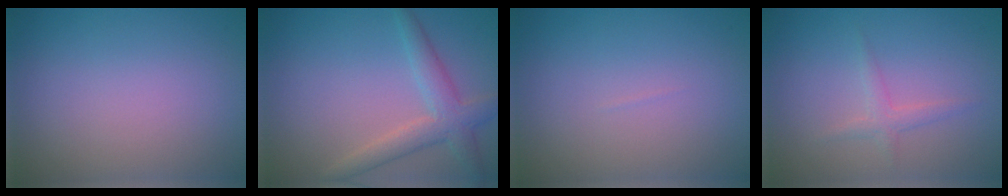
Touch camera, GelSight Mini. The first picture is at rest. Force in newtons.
{"total": 3.5, "press": 3.5, "slide": 0.1}
{"total": 0.0}
{"total": 1.3, "press": 1.3, "slide": 0.0}